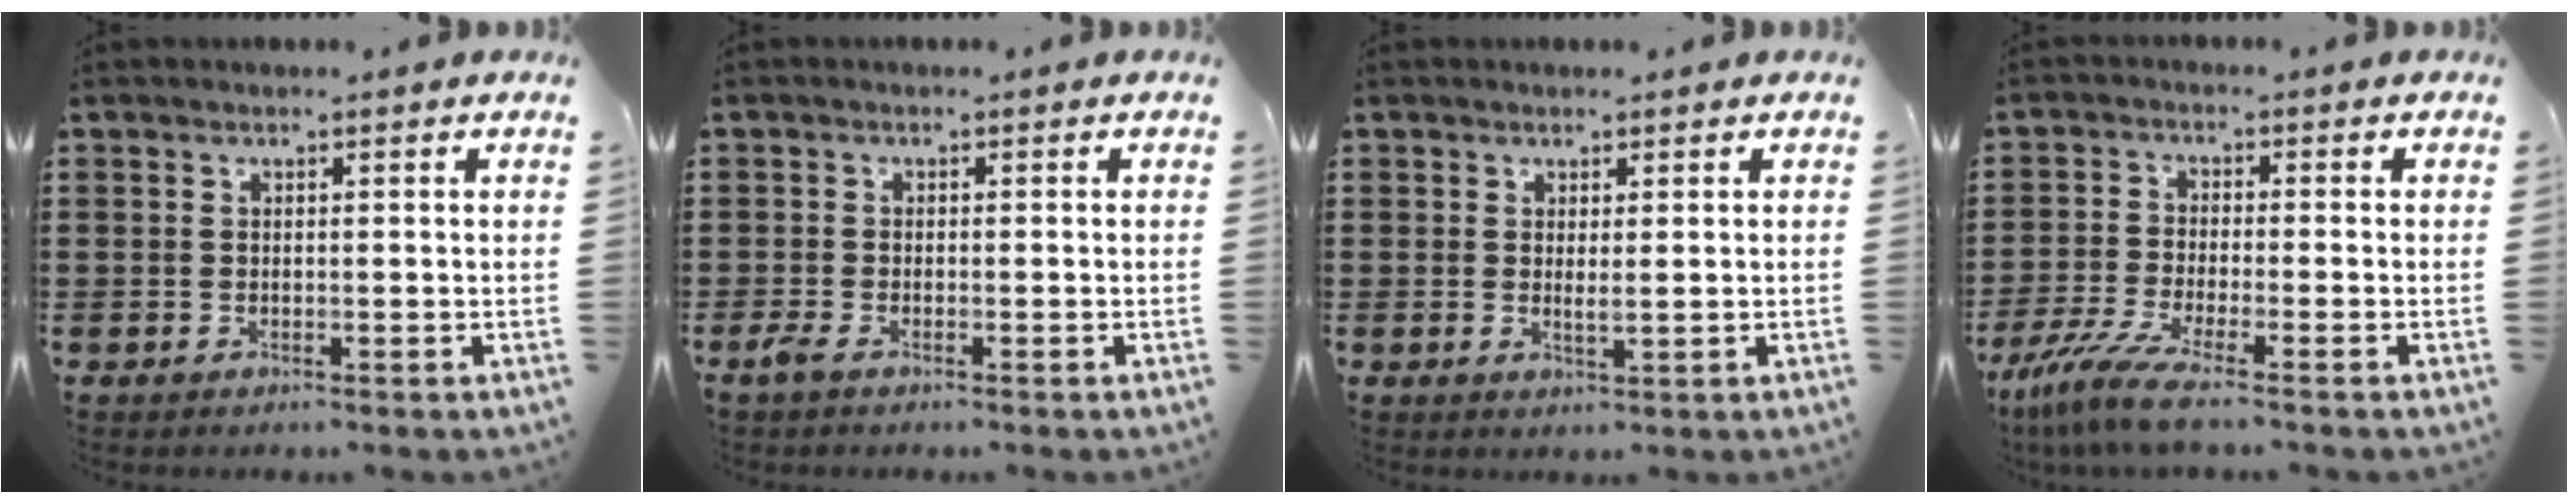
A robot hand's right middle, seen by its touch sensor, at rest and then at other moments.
{"total": 1.4, "force": [-0.9, 0.3, 1.0], "torque": [-0.034, -0.008, -0.022]}
{"total": 1.5, "force": [0.7, 0.2, 1.3], "torque": [-0.019, -0.003, 0.010]}
{"total": 6.1, "force": [-4.5, 0.3, 4.1], "torque": [-0.111, -0.027, -0.092]}